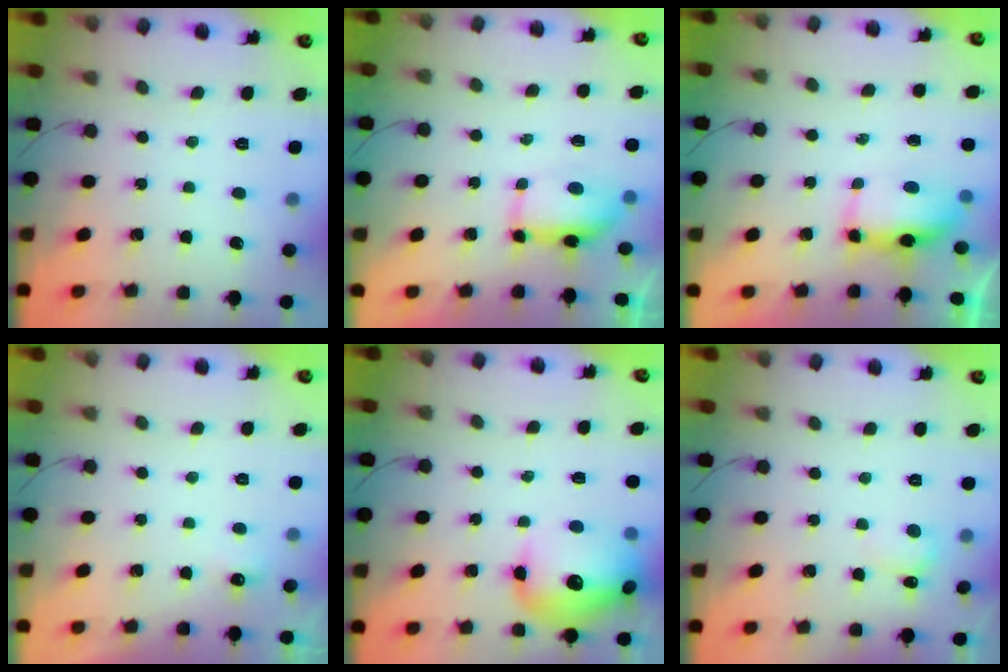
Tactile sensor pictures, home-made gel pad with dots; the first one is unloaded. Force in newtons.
{"total": 6.8, "press": 6.8, "slide": 0.6}
{"total": 7.4, "press": 7.0, "slide": 2.3}
{"total": 3.5, "press": 1.7, "slide": 3.0}
{"total": 17.4, "press": 17.1, "slide": 2.8}
{"total": 5.7, "press": 5.5, "slide": 1.7}